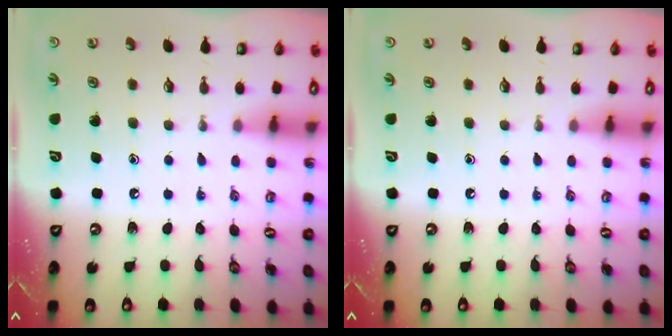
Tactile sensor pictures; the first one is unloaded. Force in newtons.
{"total": 0.0}